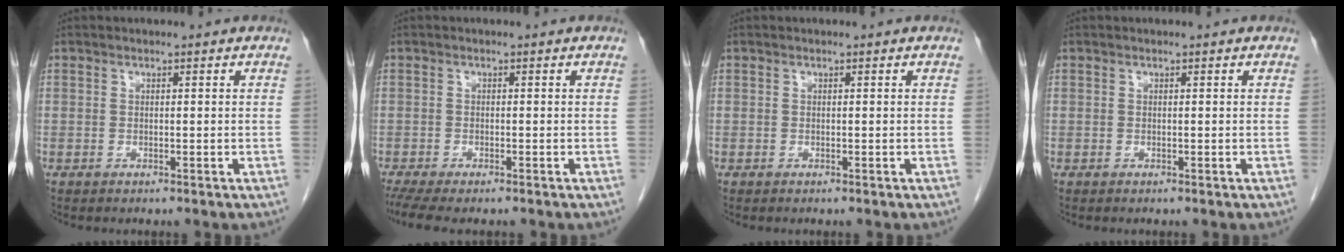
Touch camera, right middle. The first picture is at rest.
{"total": 5.8, "force": [-4.6, 1.3, 3.3], "torque": [-0.055, -0.011, -0.077]}
{"total": 0.0}
{"total": 0.0}